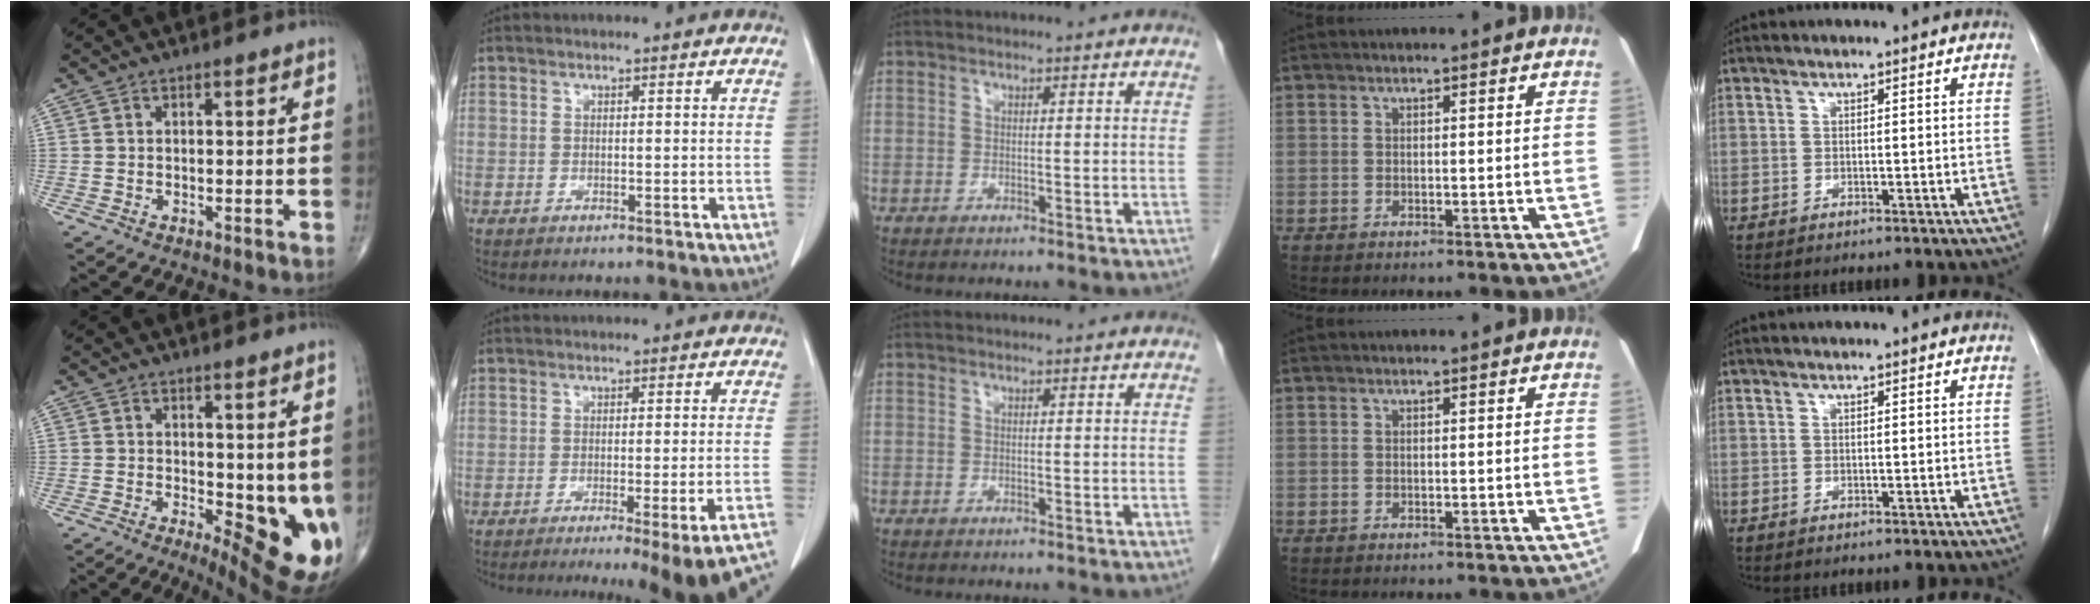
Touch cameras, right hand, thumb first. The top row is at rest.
{"thumb": {"total": 12.5, "force": [-1.1, 4.9, 11.5], "torque": [-0.136, -0.026, -0.003]}, "index": {"total": 14.7, "force": [-12.4, -1.3, 7.8], "torque": [-0.045, -0.028, -0.156]}}